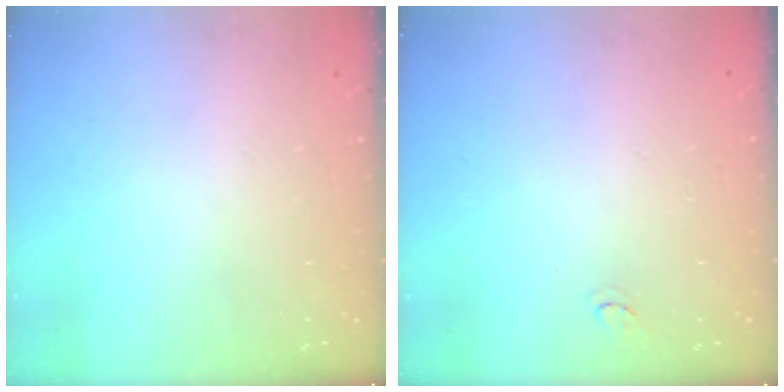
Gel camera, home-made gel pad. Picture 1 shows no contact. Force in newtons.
{"total": 2.9, "press": 2.9, "slide": 0.3}